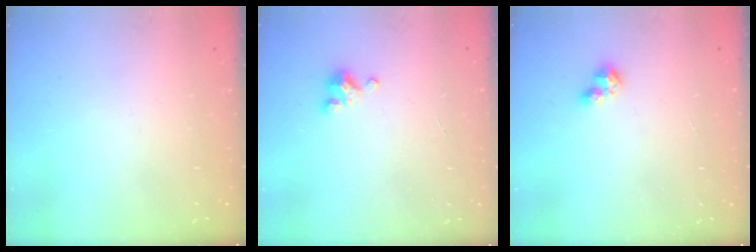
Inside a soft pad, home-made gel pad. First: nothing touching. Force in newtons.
{"total": 3.6, "press": 3.6, "slide": 0.2}
{"total": 4.6, "press": 4.6, "slide": 0.4}